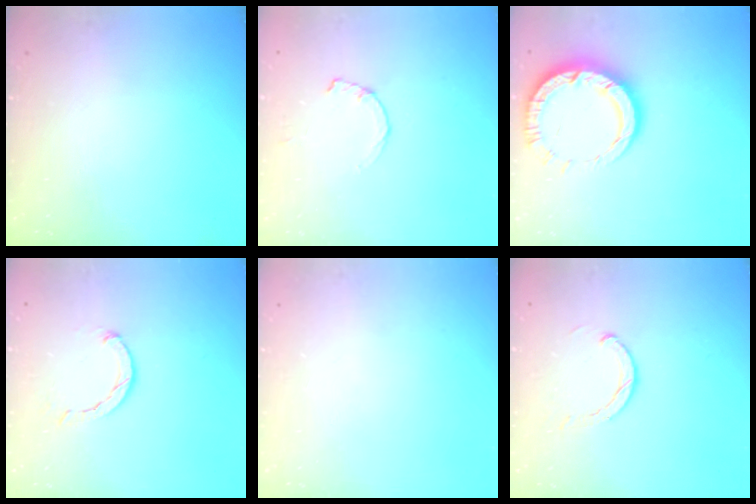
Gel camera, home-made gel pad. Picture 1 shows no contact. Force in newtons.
{"total": 1.2, "press": 1.2, "slide": 0.3}
{"total": 12.1, "press": 12.0, "slide": 1.2}
{"total": 2.3, "press": 2.3, "slide": 0.3}
{"total": 0.0}
{"total": 2.9, "press": 2.9, "slide": 0.4}